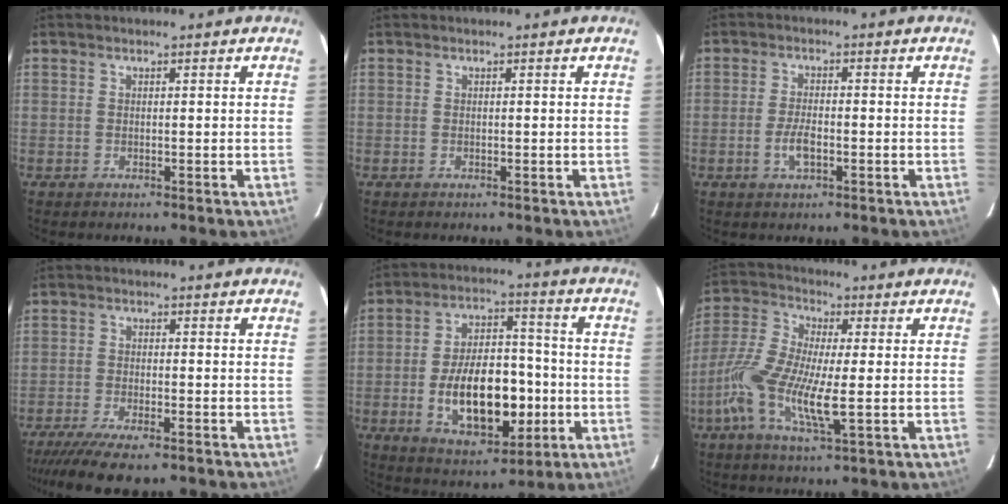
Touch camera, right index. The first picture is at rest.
{"total": 0.0}
{"total": 4.2, "force": [-1.5, 1.7, 3.5], "torque": [-0.073, -0.001, -0.028]}
{"total": 10.5, "force": [-8.4, 2.1, 5.9], "torque": [-0.140, -0.038, -0.147]}
{"total": 17.6, "force": [-4.1, 9.4, 14.2], "torque": [-0.262, 0.014, -0.046]}
{"total": 12.8, "force": [-2.7, 3.1, 12.1], "torque": [-0.262, -0.004, -0.065]}